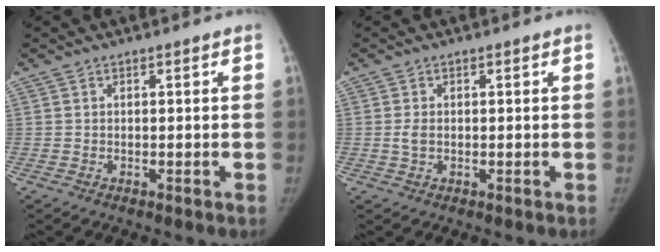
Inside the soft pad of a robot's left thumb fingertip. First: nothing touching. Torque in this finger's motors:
{"motor_torque": [-0.10, -0.05, 0.28, 0.05, -0.02]}